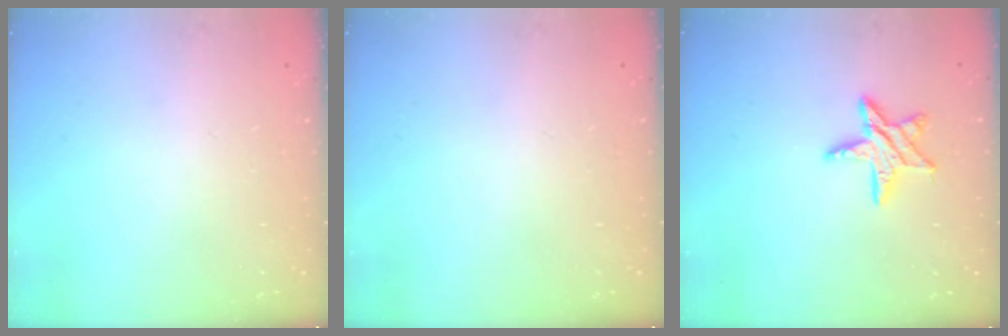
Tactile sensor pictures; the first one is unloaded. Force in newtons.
{"total": 0.0}
{"total": 10.0, "press": 10.0, "slide": 0.8}